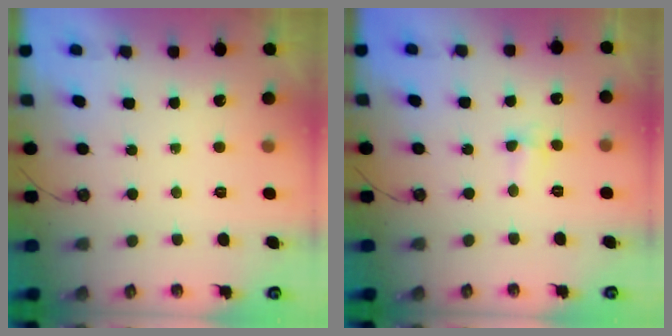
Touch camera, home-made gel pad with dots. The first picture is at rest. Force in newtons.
{"total": 2.9, "press": 2.7, "slide": 1.0}